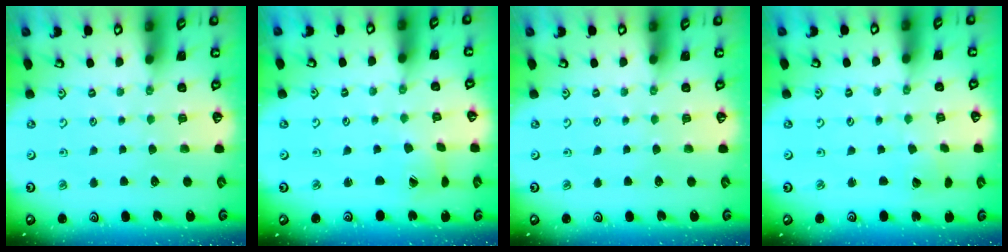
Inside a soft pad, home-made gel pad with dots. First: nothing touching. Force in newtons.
{"total": 2.6, "press": 2.6, "slide": 0.3}
{"total": 0.0}
{"total": 2.6, "press": 2.6, "slide": 0.3}